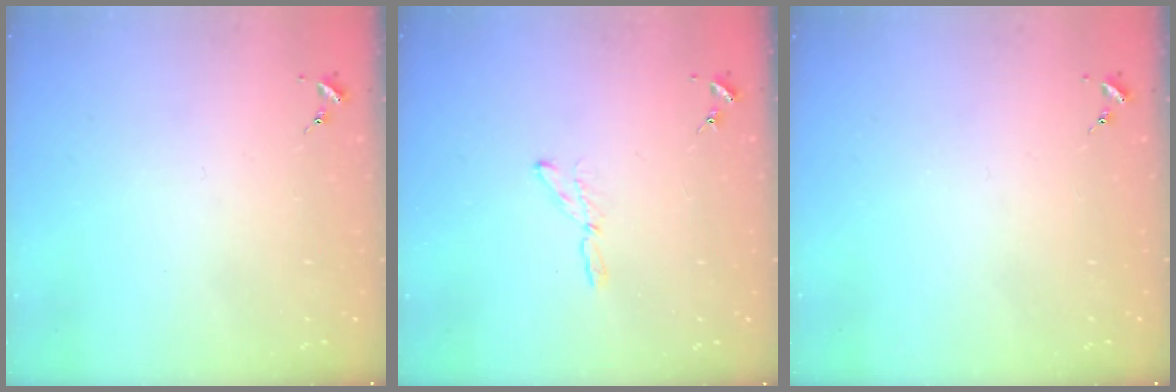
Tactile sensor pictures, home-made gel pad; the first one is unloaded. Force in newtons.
{"total": 3.7, "press": 3.6, "slide": 0.4}
{"total": 0.0}